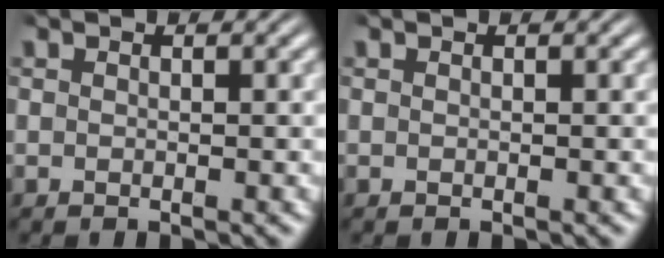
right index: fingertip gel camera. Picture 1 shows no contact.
{"total": 0.0}